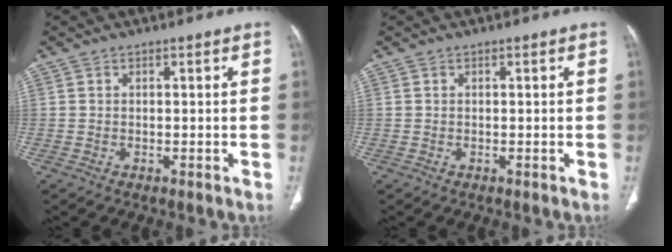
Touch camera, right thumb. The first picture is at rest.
{"total": 0.0}